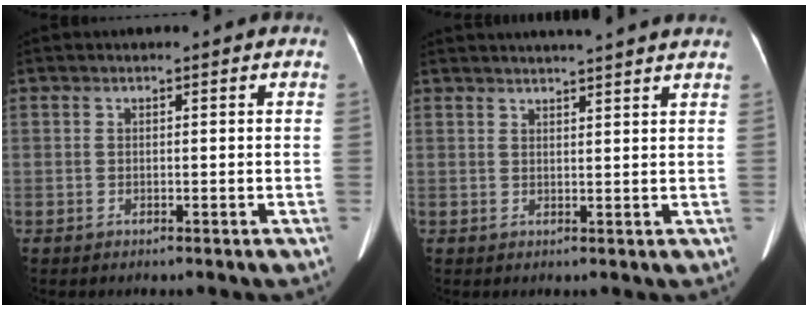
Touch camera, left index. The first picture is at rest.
{"total": 10.1, "force": [9.3, -0.3, 3.9], "torque": [-0.056, 0.023, 0.106]}